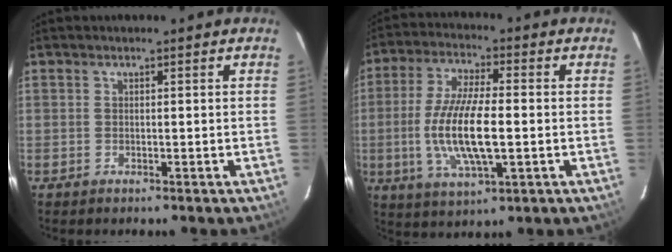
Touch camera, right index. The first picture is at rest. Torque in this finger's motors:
{"motor_torque": [0.67, -0.27, 0.85, 0.21]}